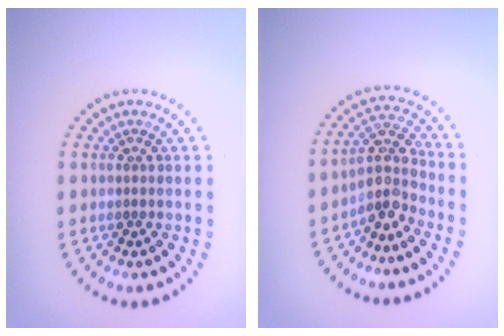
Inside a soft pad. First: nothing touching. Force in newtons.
{"total": 3.7, "press": 2.9, "slide": 2.4}